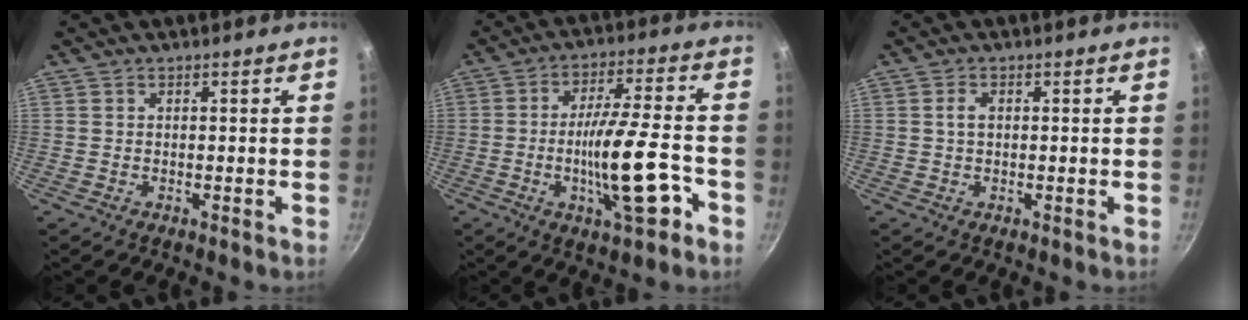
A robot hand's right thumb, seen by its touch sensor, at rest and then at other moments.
{"total": 14.6, "force": [-4.8, 3.6, 13.3], "torque": [-0.208, 0.021, -0.078]}
{"total": 1.9, "force": [0.3, 1.2, 1.5], "torque": [-0.024, 0.004, 0.004]}